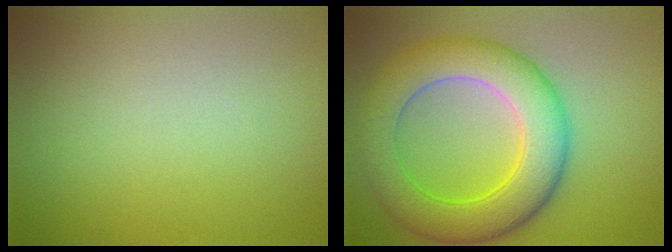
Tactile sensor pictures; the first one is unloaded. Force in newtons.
{"total": 8.3, "press": 8.3, "slide": 0.2}